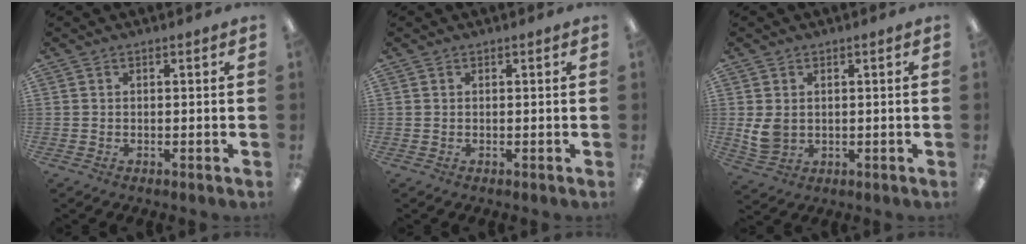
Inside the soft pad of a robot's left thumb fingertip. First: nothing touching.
{"total": 0.0}
{"total": 5.2, "force": [0.9, 4.1, 3.0], "torque": [-0.062, 0.000, 0.019]}